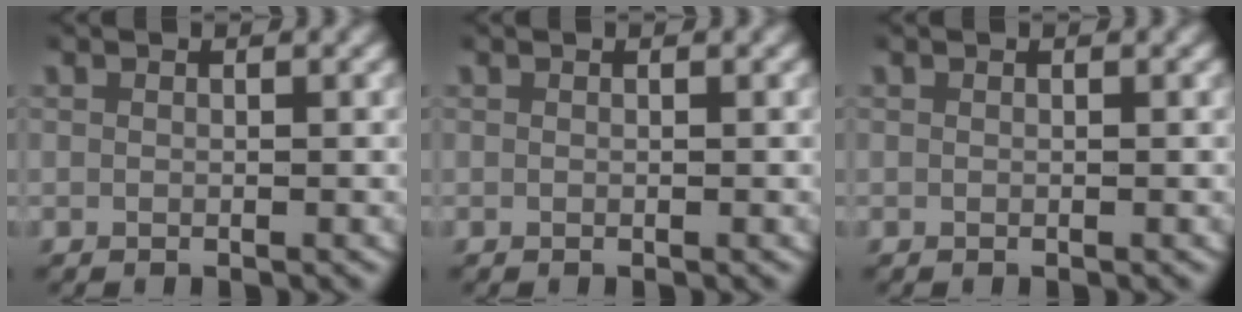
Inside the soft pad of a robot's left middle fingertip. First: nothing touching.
{"total": 0.0}
{"total": 0.0}